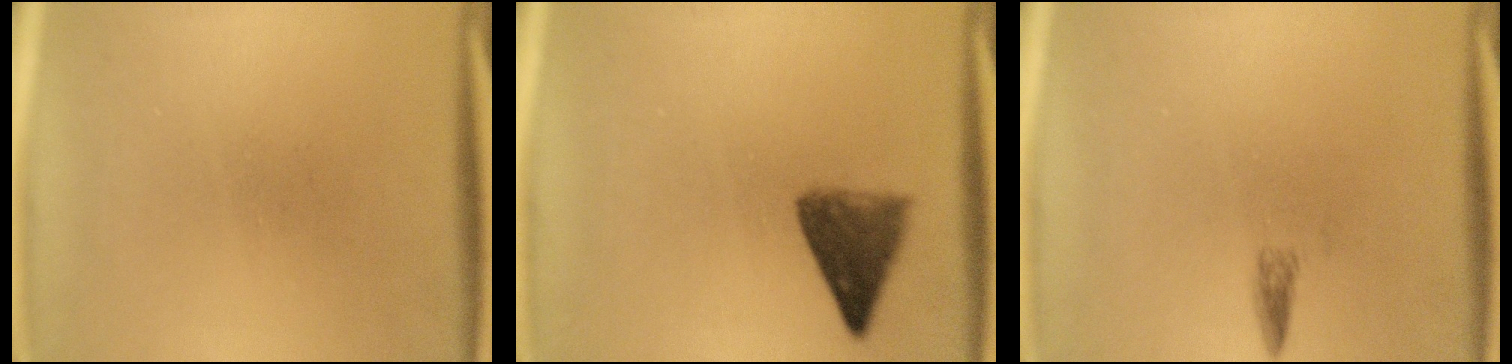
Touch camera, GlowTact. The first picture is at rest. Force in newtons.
{"total": 5.4}
{"total": 1.2}